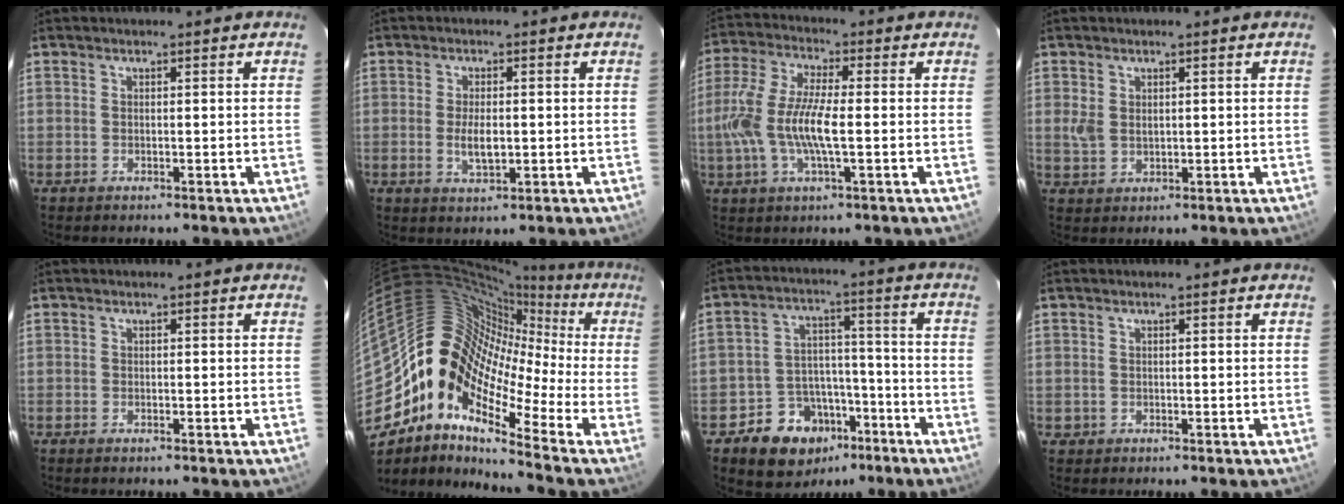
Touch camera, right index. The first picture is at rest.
{"total": 4.3, "force": [-0.6, 1.8, 3.8], "torque": [-0.073, -0.006, -0.008]}
{"total": 12.0, "force": [-1.7, 3.1, 11.5], "torque": [-0.245, 0.001, -0.037]}
{"total": 3.4, "force": [0.8, 2.6, 2.0], "torque": [-0.039, 0.002, 0.020]}
{"total": 0.6, "force": [-0.5, 0.2, 0.3], "torque": [-0.007, -0.002, -0.009]}
{"total": 16.1, "force": [-4.5, 10.6, 11.3], "torque": [-0.174, 0.011, -0.113]}
{"total": 12.5, "force": [-7.4, 9.3, 3.9], "torque": [-0.083, 0.038, -0.095]}
{"total": 1.1, "force": [-0.1, 1.1, 0.0], "torque": [0.002, 0.004, 0.001]}